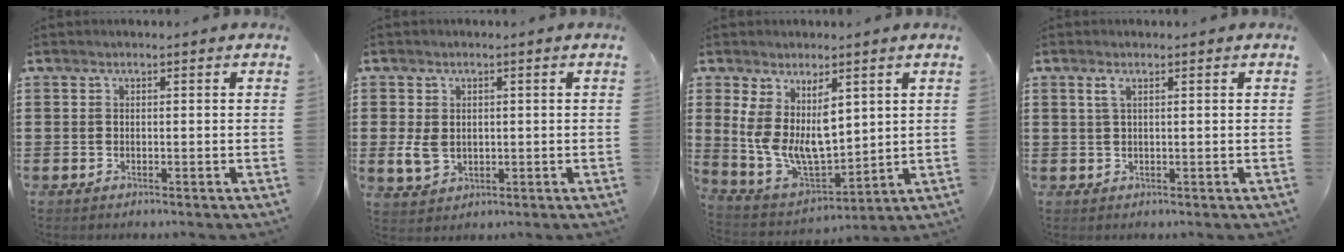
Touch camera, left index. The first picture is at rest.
{"total": 4.3, "force": [-0.1, 3.3, 2.8], "torque": [-0.072, 0.002, -0.004]}
{"total": 9.5, "force": [3.5, 4.9, 7.3], "torque": [-0.157, -0.027, 0.062]}
{"total": 1.6, "force": [0.6, 0.3, 1.4], "torque": [-0.030, 0.002, 0.010]}